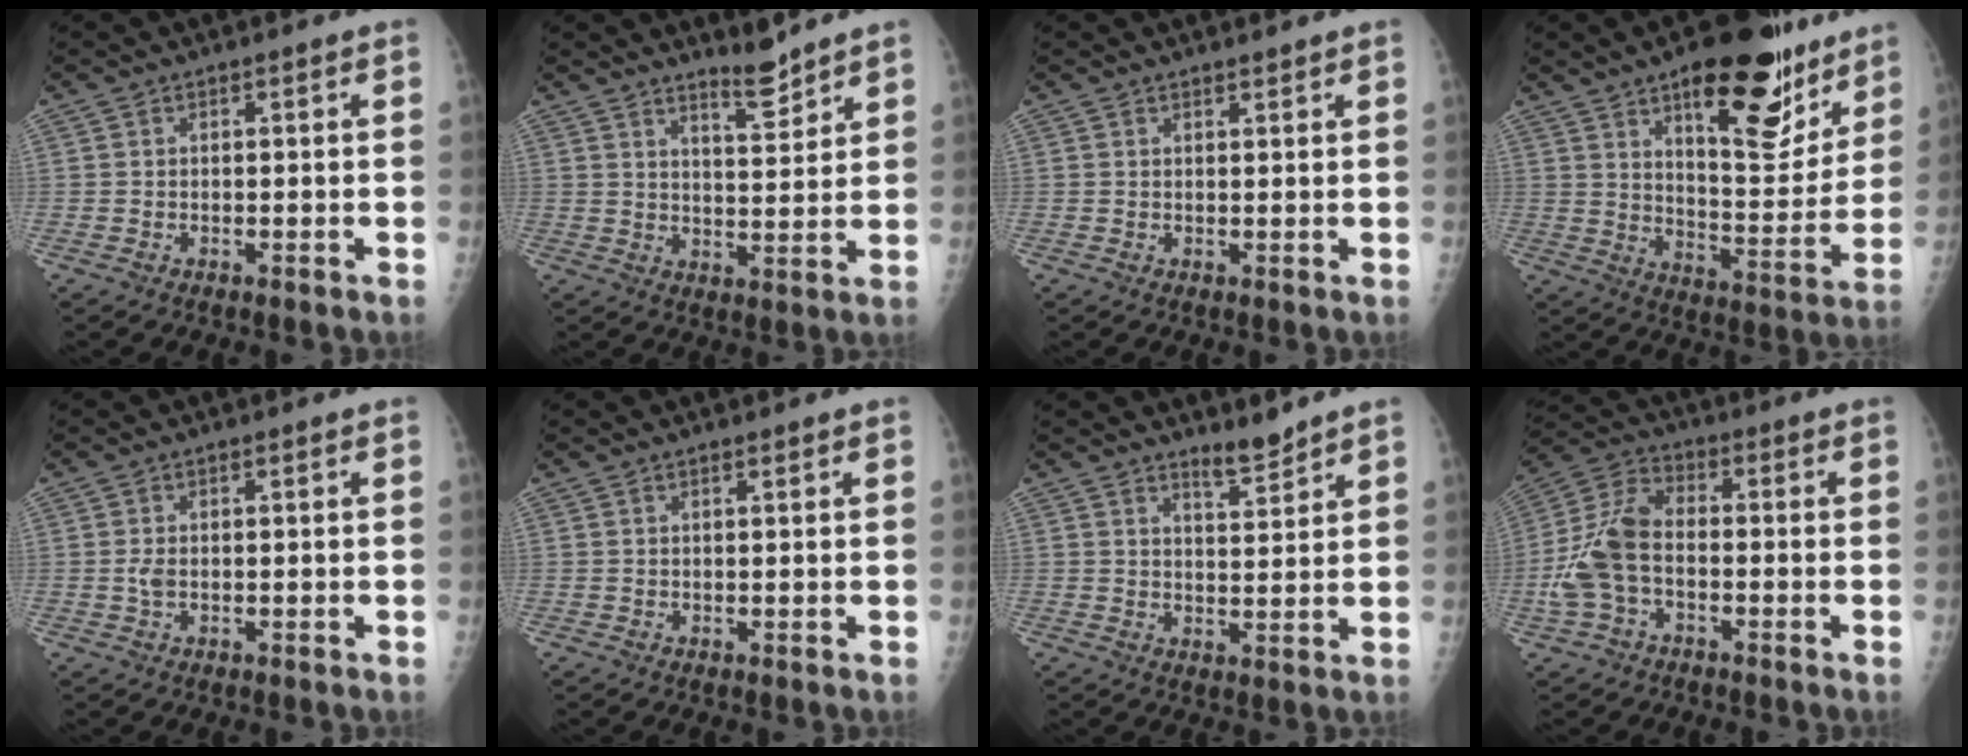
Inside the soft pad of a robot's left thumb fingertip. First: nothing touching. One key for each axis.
{"total": 5.2, "fx": 4.6, "fy": 0.9, "fz": 2.2, "tx": -0.027, "ty": -0.046, "tz": 0.079}
{"total": 0.8, "fx": 0.8, "fy": 0.0, "fz": 0.0, "tx": 0.007, "ty": -0.008, "tz": 0.014}
{"total": 21.1, "fx": 12.8, "fy": 8.4, "fz": 14.5, "tx": -0.150, "ty": -0.074, "tz": 0.193}
{"total": 1.5, "fx": 0.2, "fy": 0.9, "fz": 1.2, "tx": -0.025, "ty": -0.002, "tz": 0.003}
{"total": 0.6, "fx": 0.6, "fy": 0.1, "fz": 0.2, "tx": -0.005, "ty": -0.004, "tz": 0.010}
{"total": 3.6, "fx": 3.4, "fy": 0.4, "fz": 1.1, "tx": -0.006, "ty": -0.037, "tz": 0.058}
{"total": 10.3, "fx": -2.3, "fy": 6.4, "fz": 7.8, "tx": -0.164, "ty": 0.032, "tz": -0.053}